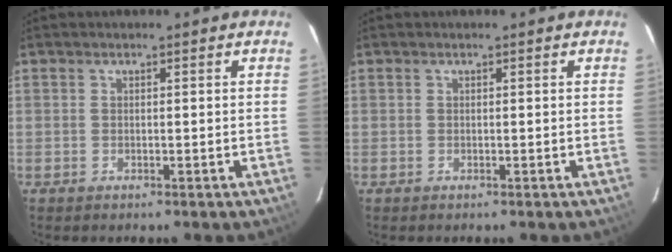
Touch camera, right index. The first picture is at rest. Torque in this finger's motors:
{"motor_torque": [0.00, 0.00, 0.00, 0.00]}